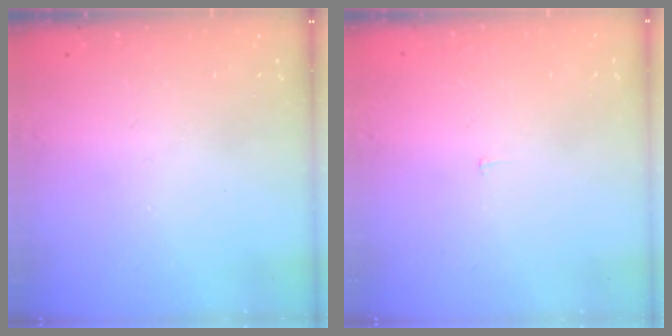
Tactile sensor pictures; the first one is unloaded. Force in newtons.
{"total": 1.9, "press": 1.9, "slide": 0.1}